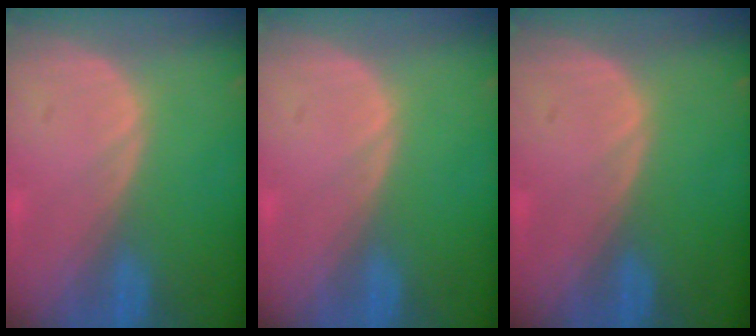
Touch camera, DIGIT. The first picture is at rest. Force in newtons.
{"total": 0.0}
{"total": 0.0}